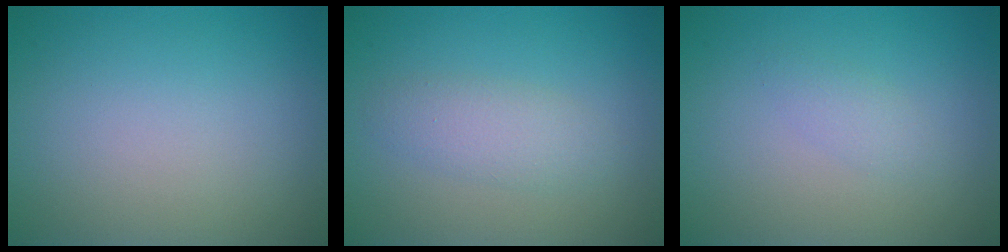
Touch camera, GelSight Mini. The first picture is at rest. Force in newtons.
{"total": 2.4, "press": 2.4, "slide": 0.1}
{"total": 1.1, "press": 1.1, "slide": 0.0}